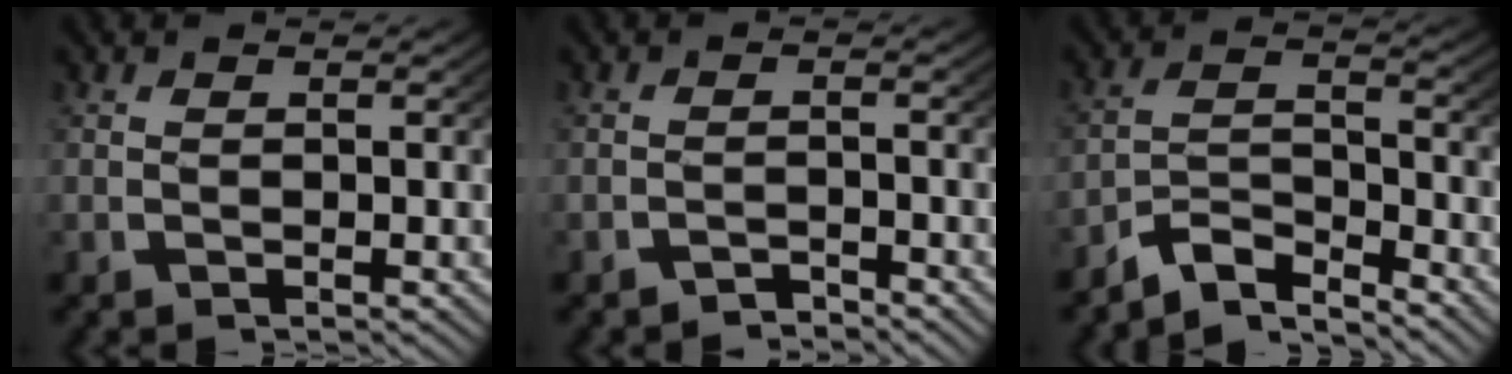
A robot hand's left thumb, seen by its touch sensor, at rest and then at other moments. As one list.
[{"total": 1.7, "force": [-1.7, 0.3, 0.2], "torque": [-0.001, -0.006, -0.028]}, {"total": 5.9, "force": [-4.2, 3.0, 2.8], "torque": [-0.051, -0.017, -0.073]}]